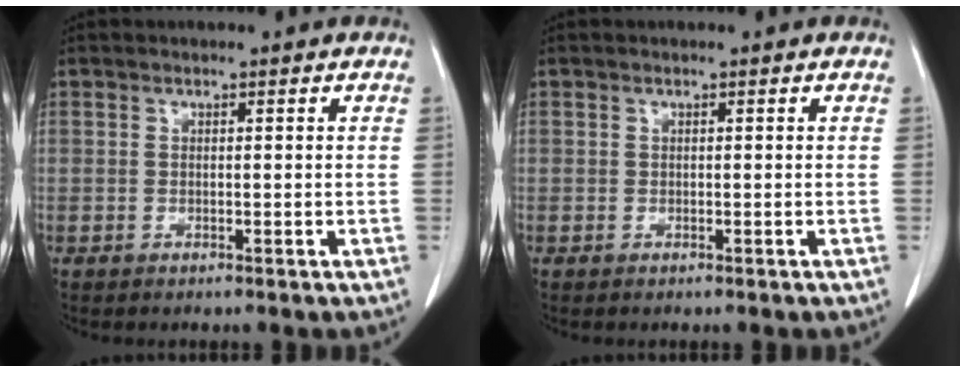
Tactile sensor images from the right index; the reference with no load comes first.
{"total": 0.0}